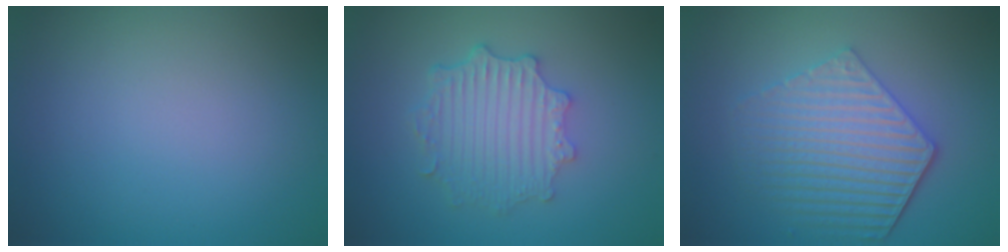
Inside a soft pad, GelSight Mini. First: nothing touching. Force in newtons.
{"total": 4.3, "press": 3.5, "slide": 2.4}
{"total": 5.5, "press": 4.3, "slide": 3.5}